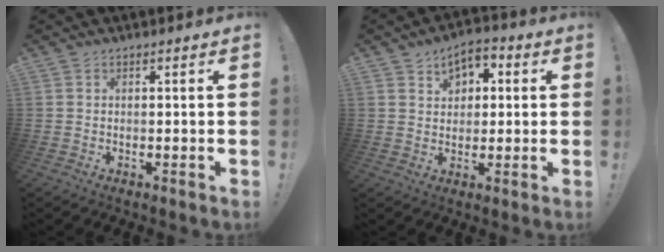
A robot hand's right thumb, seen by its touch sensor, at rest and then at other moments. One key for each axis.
{"total": 6.1, "fx": 2.2, "fy": 5.3, "fz": 2.3, "tx": -0.029, "ty": -0.008, "tz": 0.039}